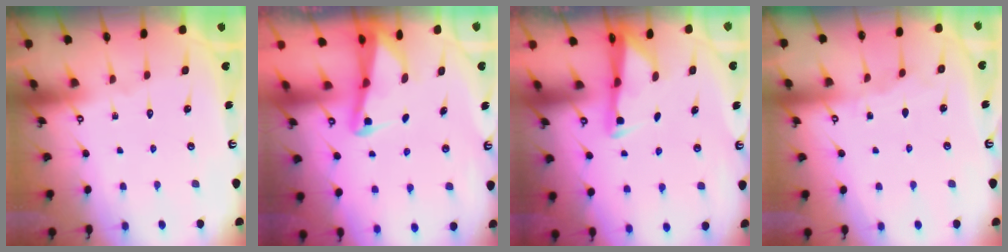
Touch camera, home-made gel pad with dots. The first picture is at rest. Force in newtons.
{"total": 2.5, "press": 2.5, "slide": 0.4}
{"total": 2.7, "press": 2.7, "slide": 0.4}
{"total": 2.5, "press": 2.5, "slide": 0.3}